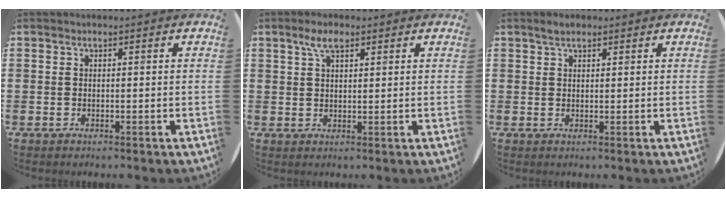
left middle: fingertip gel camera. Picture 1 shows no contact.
{"total": 3.6, "force": [2.3, 1.3, 2.3], "torque": [-0.043, 0.006, 0.039]}
{"total": 1.7, "force": [1.4, 0.6, 0.7], "torque": [-0.008, 0.002, 0.023]}